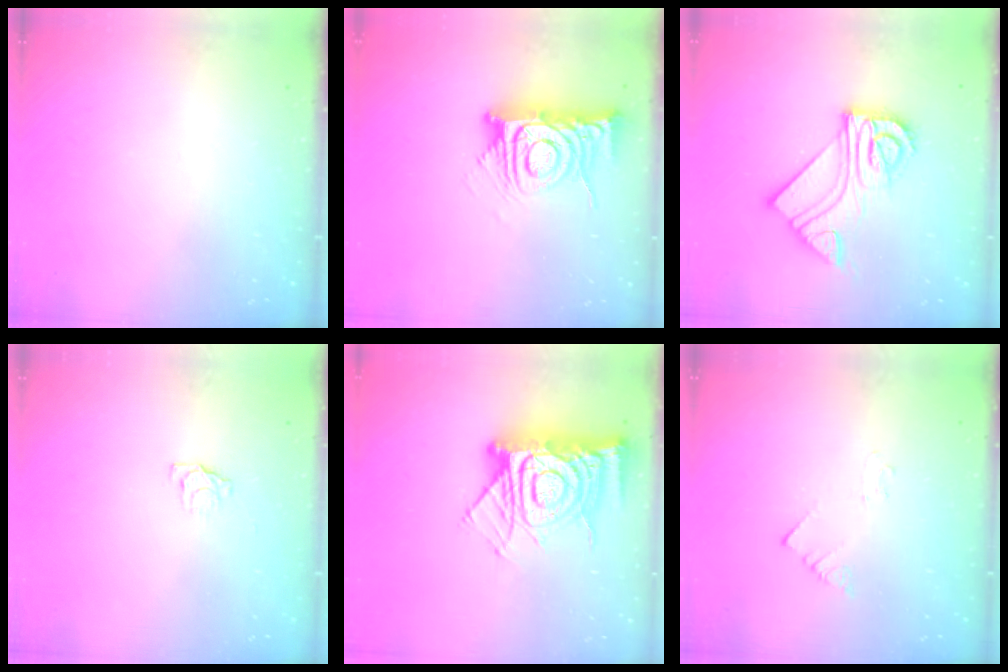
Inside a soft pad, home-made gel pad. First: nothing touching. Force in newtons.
{"total": 12.0, "press": 11.9, "slide": 1.2}
{"total": 13.3, "press": 13.3, "slide": 1.3}
{"total": 3.2, "press": 3.1, "slide": 0.3}
{"total": 17.2, "press": 17.2, "slide": 1.7}
{"total": 2.1, "press": 2.1, "slide": 0.3}